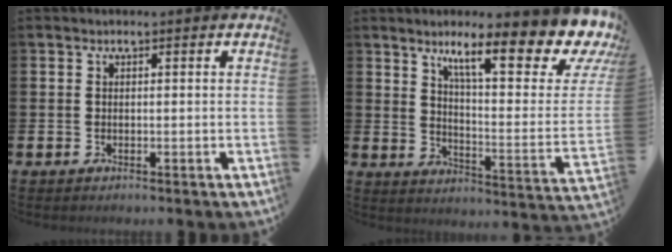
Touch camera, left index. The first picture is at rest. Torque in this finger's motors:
{"motor_torque": [1.15, -0.99, 1.05, 0.21]}